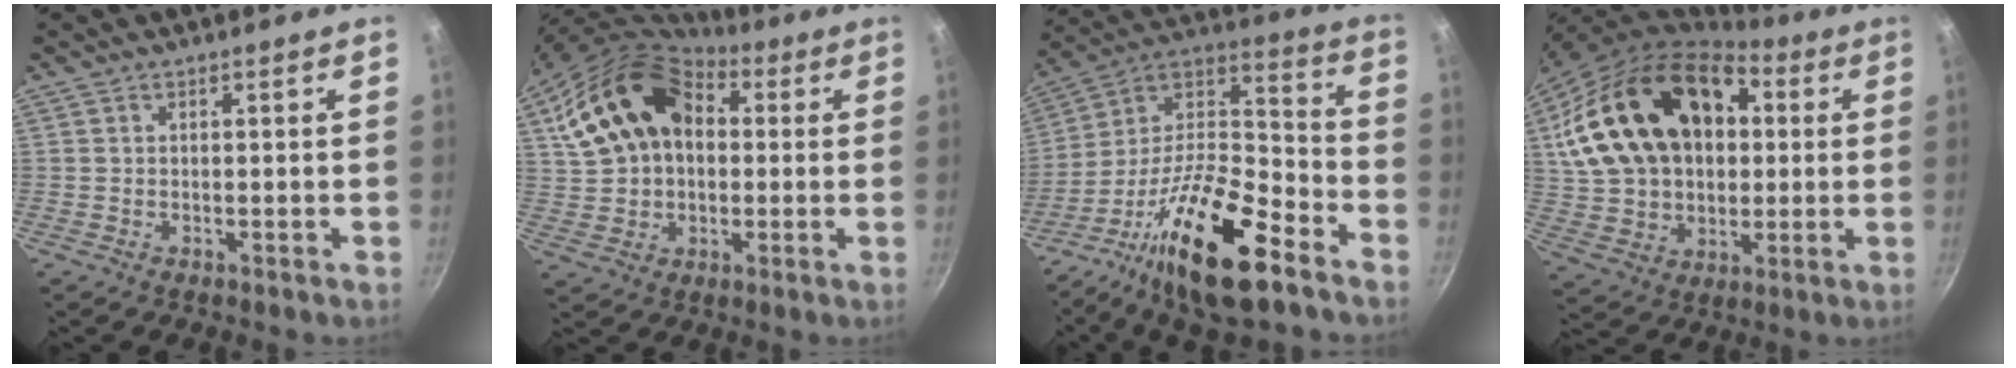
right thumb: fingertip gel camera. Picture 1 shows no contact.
{"total": 19.3, "force": [4.7, 13.7, 12.8], "torque": [-0.222, 0.033, 0.081]}
{"total": 23.8, "force": [-13.4, 8.3, 17.8], "torque": [-0.285, 0.078, -0.243]}
{"total": 26.4, "force": [5.4, 18.4, 18.2], "torque": [-0.309, 0.029, 0.102]}